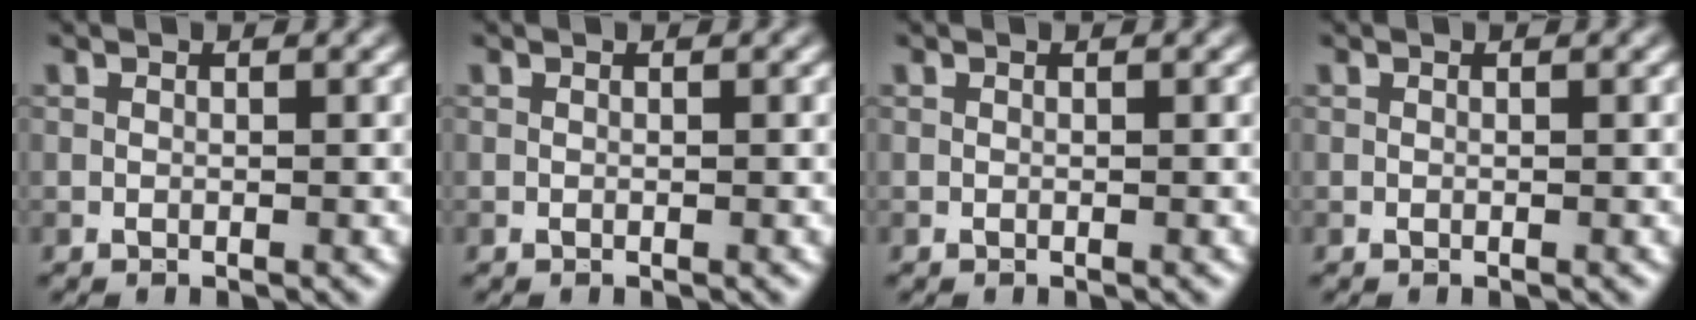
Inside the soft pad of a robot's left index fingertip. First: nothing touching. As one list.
[{"total": 0.0}, {"total": 0.0}, {"total": 0.0}]